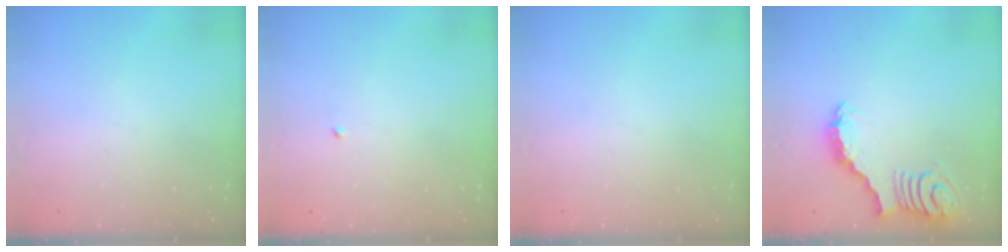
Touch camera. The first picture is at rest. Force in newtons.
{"total": 2.7, "press": 2.7, "slide": 0.2}
{"total": 0.0}
{"total": 3.3, "press": 3.3, "slide": 0.6}